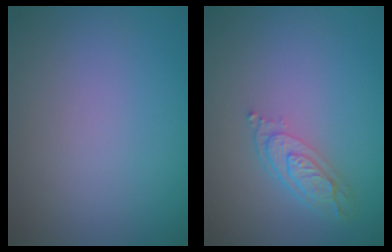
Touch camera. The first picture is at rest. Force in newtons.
{"total": 3.4, "press": 2.7, "slide": 2.1}